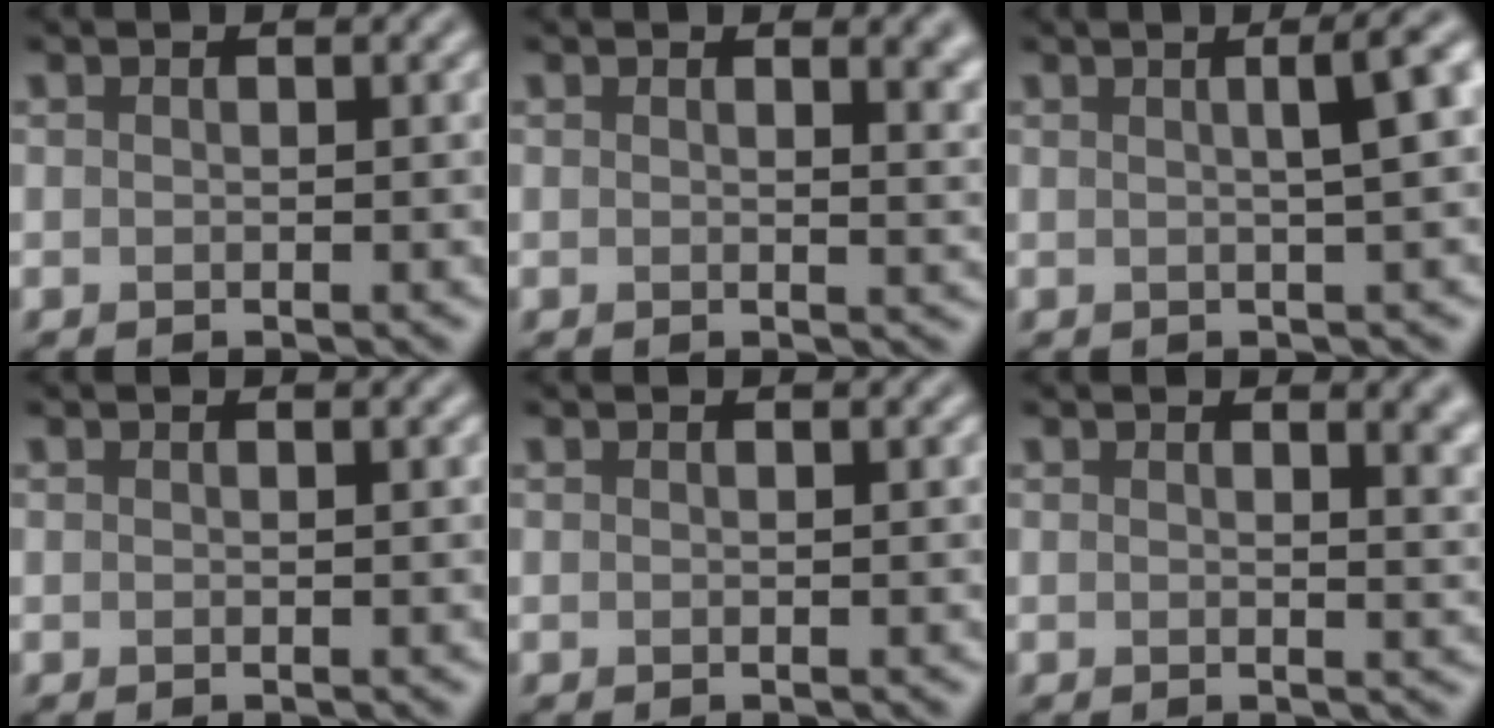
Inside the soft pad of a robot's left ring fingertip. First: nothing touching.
{"total": 3.0, "force": [1.6, 1.3, 2.2], "torque": [-0.013, 0.002, 0.021]}
{"total": 4.5, "force": [0.9, 1.1, 4.2], "torque": [-0.038, 0.020, 0.012]}
{"total": 0.0}
{"total": 0.0}
{"total": 3.3, "force": [1.7, 1.4, 2.5], "torque": [-0.014, 0.003, 0.021]}